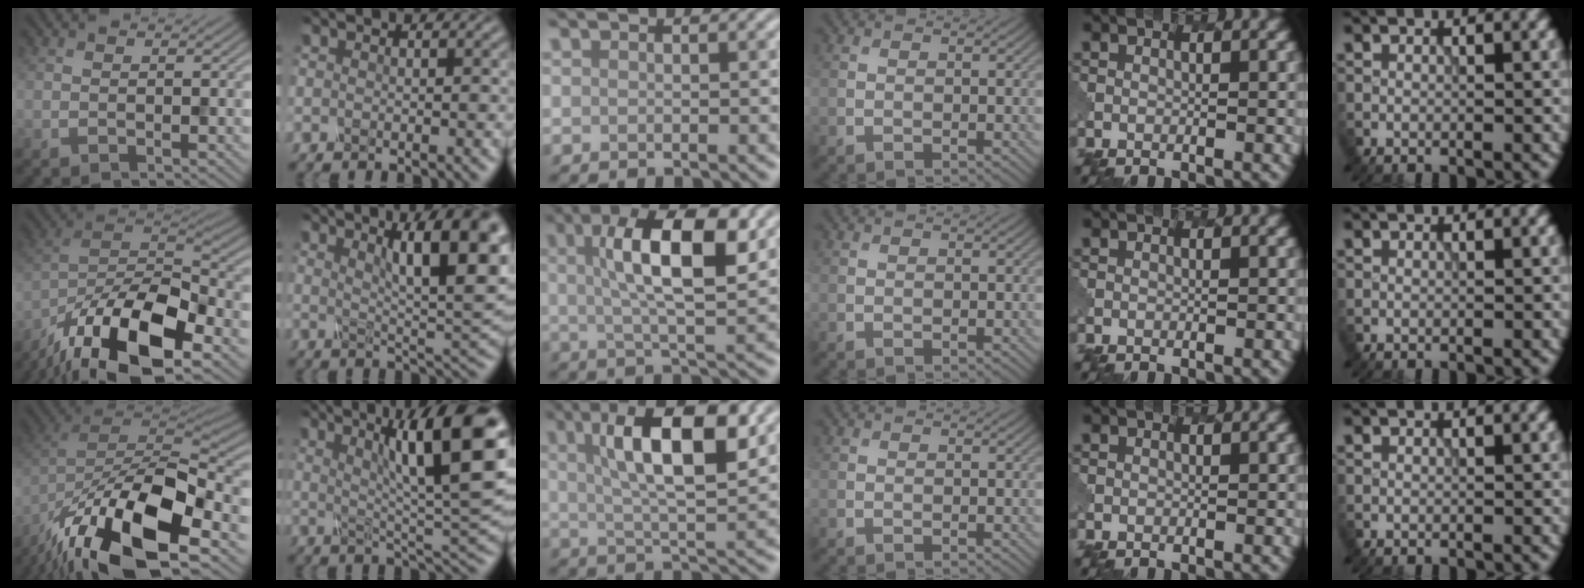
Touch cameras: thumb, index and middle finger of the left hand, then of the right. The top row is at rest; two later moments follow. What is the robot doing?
{"motion": "twist", "object": "rubiks cube"}